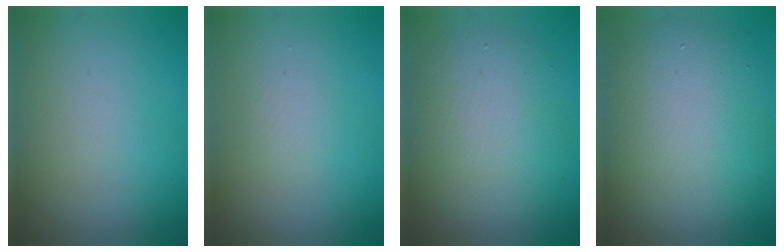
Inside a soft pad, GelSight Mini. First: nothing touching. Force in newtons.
{"total": 0.8, "press": 0.8, "slide": 0.1}
{"total": 6.0, "press": 6.0, "slide": 0.2}
{"total": 9.4, "press": 9.4, "slide": 0.5}